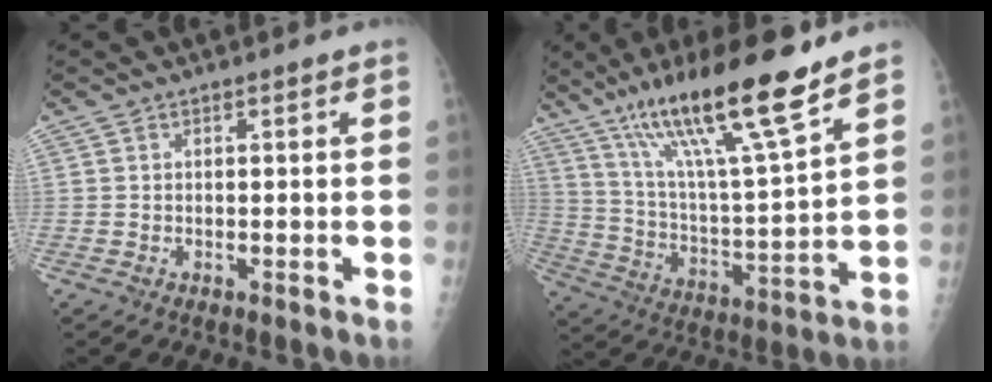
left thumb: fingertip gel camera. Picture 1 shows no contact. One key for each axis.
{"total": 21.0, "fx": 14.5, "fy": 2.3, "fz": 15.0, "tx": -0.247, "ty": -0.064, "tz": 0.257}